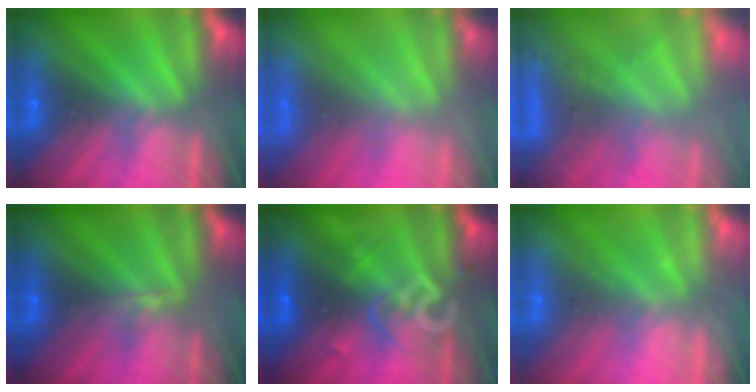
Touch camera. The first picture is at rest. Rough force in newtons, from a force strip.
{"total": 6.3}
{"total": 6.9}
{"total": 2.8}
{"total": 2.8}
{"total": 2.2}